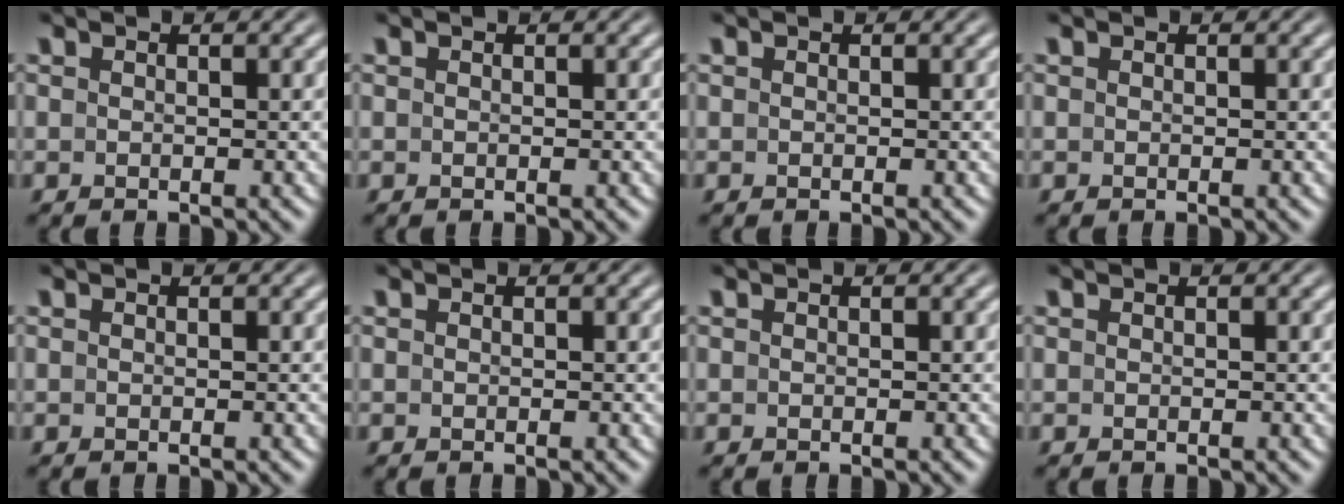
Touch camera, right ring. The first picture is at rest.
{"total": 0.0}
{"total": 0.0}
{"total": 0.0}
{"total": 0.0}
{"total": 0.0}
{"total": 0.0}
{"total": 0.0}